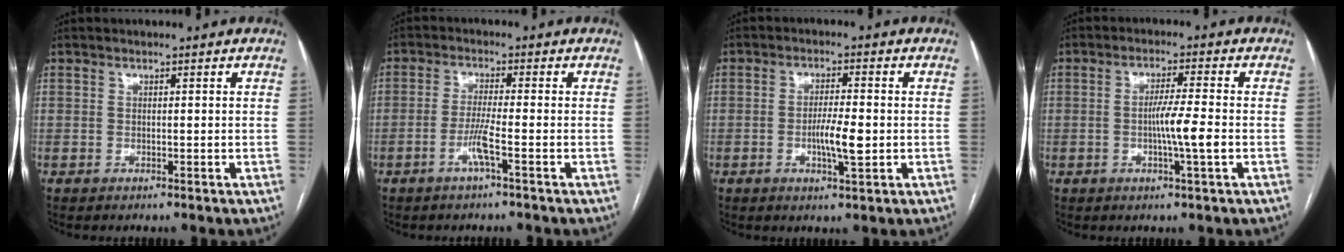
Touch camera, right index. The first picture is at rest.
{"total": 3.9, "force": [-1.8, -0.6, 3.4], "torque": [-0.068, -0.006, -0.039]}
{"total": 5.4, "force": [-1.0, 0.7, 5.2], "torque": [-0.094, -0.005, -0.017]}
{"total": 5.7, "force": [-1.1, -0.5, 5.5], "torque": [-0.098, -0.004, -0.021]}